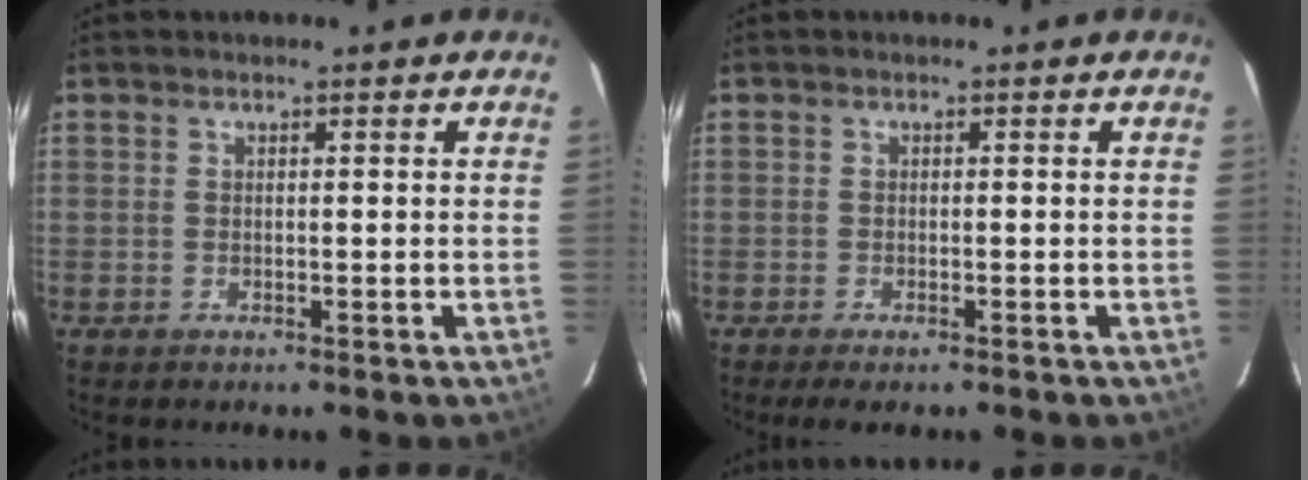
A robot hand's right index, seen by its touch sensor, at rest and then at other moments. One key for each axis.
{"total": 2.9, "fx": -2.3, "fy": 0.5, "fz": 1.7, "tx": -0.039, "ty": -0.012, "tz": -0.040}